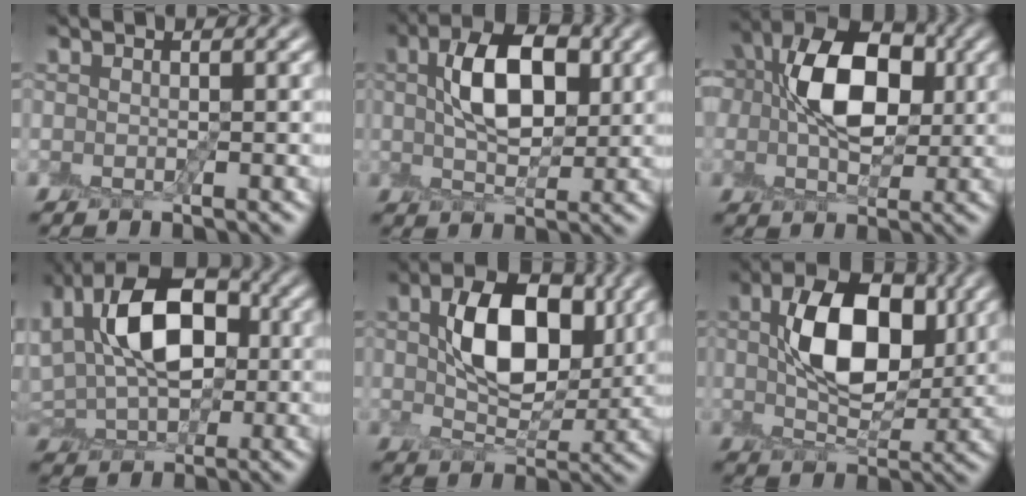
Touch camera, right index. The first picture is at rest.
{"total": 6.5, "force": [1.6, 3.5, 5.3], "torque": [-0.102, 0.010, 0.026]}
{"total": 10.6, "force": [1.8, 6.9, 7.9], "torque": [-0.138, 0.016, 0.023]}
{"total": 8.9, "force": [0.9, 5.5, 7.0], "torque": [-0.128, 0.019, 0.005]}
{"total": 7.7, "force": [1.7, 4.6, 6.0], "torque": [-0.108, 0.002, 0.031]}
{"total": 8.3, "force": [1.6, 4.8, 6.6], "torque": [-0.119, 0.006, 0.030]}